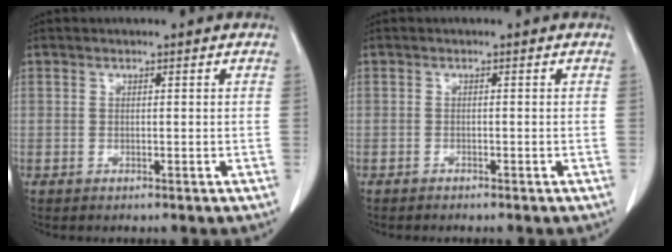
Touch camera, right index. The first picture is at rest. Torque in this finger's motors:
{"motor_torque": [-0.01, -0.06, 0.01, 0.01]}